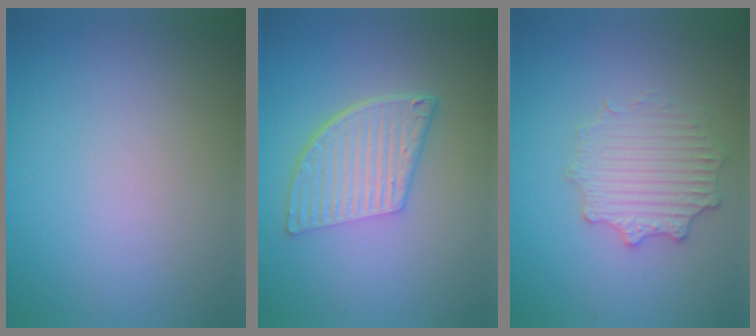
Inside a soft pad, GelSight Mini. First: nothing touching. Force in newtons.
{"total": 6.1, "press": 4.1, "slide": 4.5}
{"total": 2.9, "press": 2.9, "slide": 0.6}